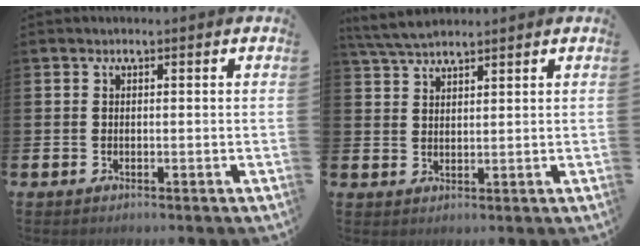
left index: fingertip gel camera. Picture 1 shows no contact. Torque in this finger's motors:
{"motor_torque": [0.13, -0.05, 0.30, 0.11]}